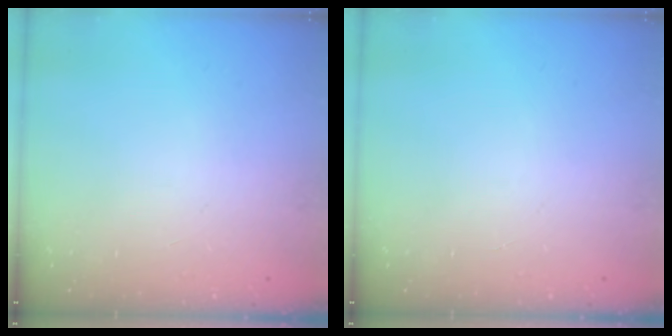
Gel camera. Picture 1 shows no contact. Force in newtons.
{"total": 0.0}